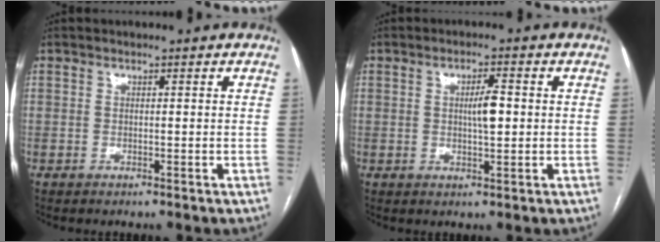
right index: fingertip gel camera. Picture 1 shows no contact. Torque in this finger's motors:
{"motor_torque": [0.01, -0.01, 0.09, 0.03]}